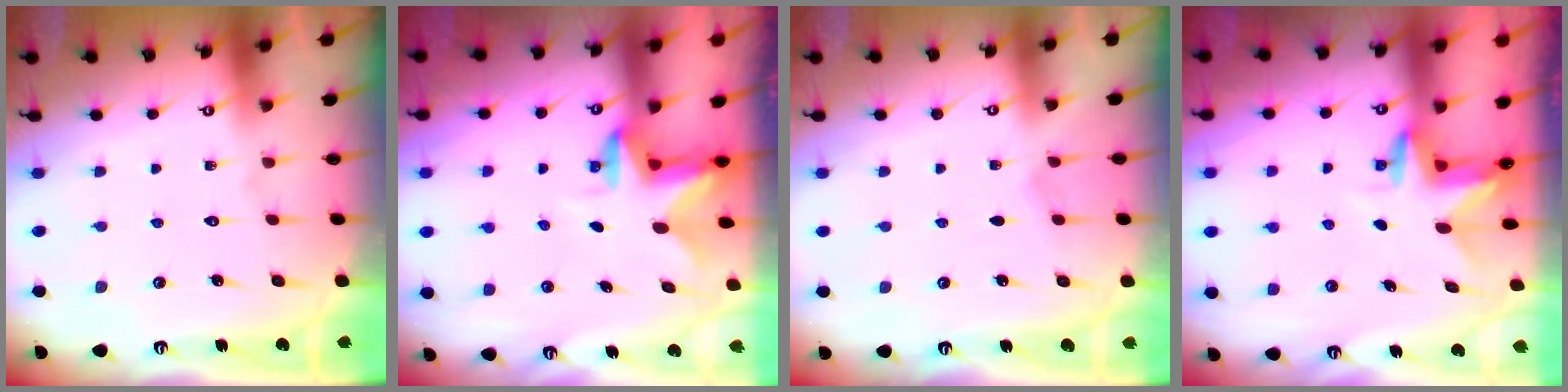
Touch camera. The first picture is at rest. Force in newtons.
{"total": 2.4, "press": 2.3, "slide": 0.4}
{"total": 3.8, "press": 2.9, "slide": 2.4}
{"total": 3.2, "press": 3.2, "slide": 0.3}